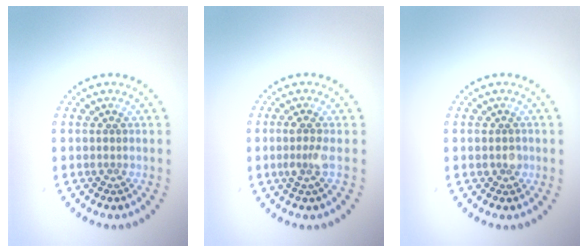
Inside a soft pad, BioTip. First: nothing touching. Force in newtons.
{"total": 1.7, "press": 1.4, "slide": 0.9}
{"total": 0.8, "press": 0.7, "slide": 0.4}